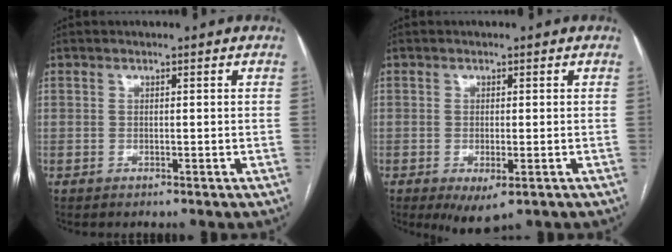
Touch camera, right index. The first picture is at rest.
{"total": 5.2, "force": [-2.9, 0.8, 4.3], "torque": [-0.069, -0.014, -0.041]}